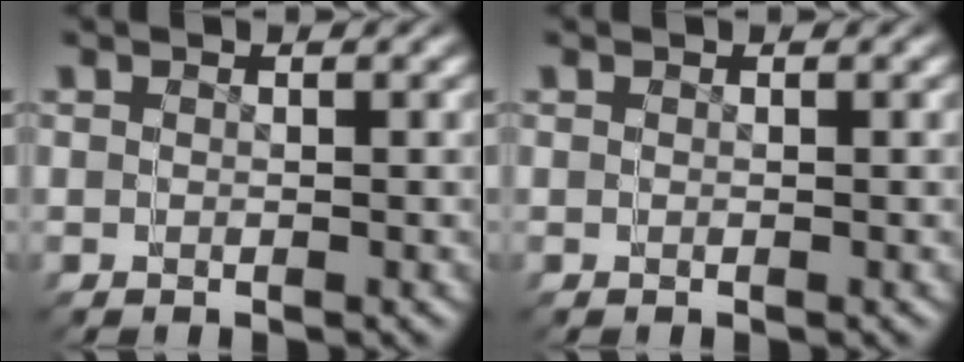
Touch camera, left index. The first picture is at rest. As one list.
[{"total": 0.0}]